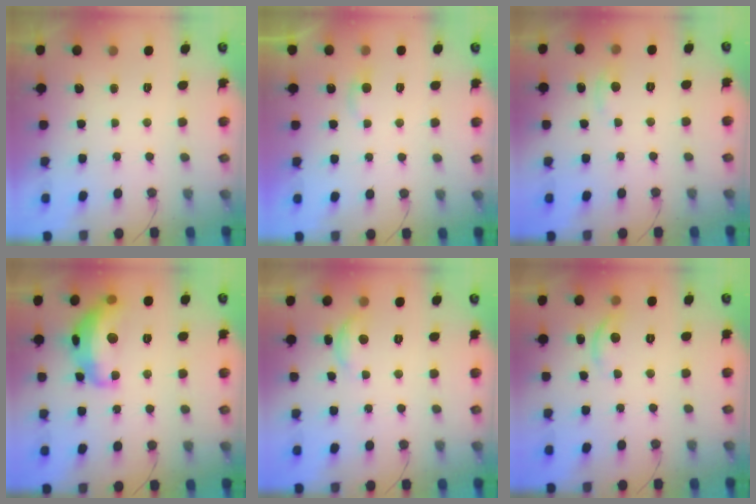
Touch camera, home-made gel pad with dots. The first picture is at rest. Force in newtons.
{"total": 4.1, "press": 4.1, "slide": 0.5}
{"total": 2.8, "press": 2.8, "slide": 0.4}
{"total": 16.1, "press": 16.1, "slide": 0.9}
{"total": 6.7, "press": 6.7, "slide": 0.6}
{"total": 4.9, "press": 4.9, "slide": 0.5}